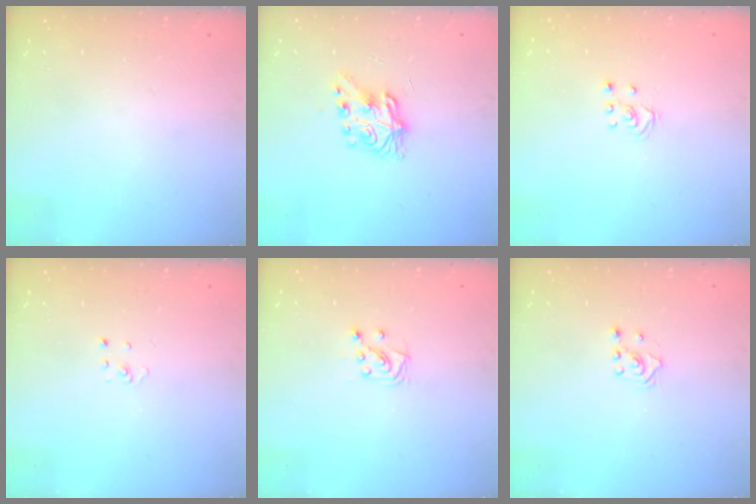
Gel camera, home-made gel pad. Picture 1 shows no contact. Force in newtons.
{"total": 8.4, "press": 8.3, "slide": 0.3}
{"total": 2.5, "press": 2.5, "slide": 0.2}
{"total": 1.5, "press": 1.5, "slide": 0.1}
{"total": 6.4, "press": 6.4, "slide": 0.6}
{"total": 2.4, "press": 2.2, "slide": 0.8}